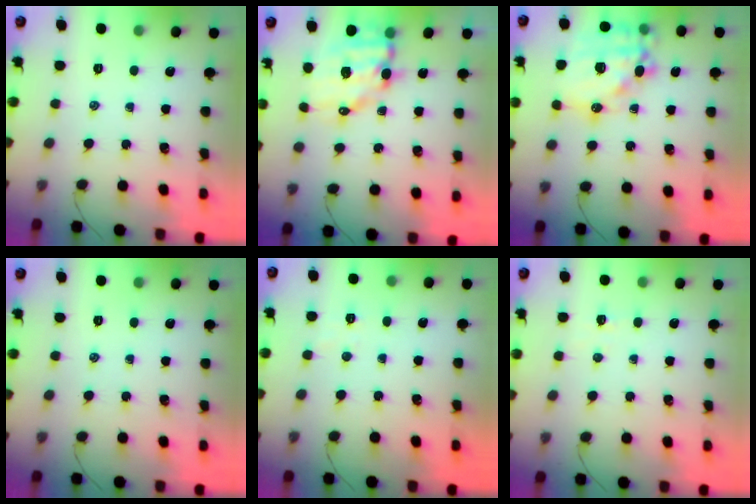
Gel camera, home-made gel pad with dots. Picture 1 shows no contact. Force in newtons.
{"total": 10.1, "press": 9.9, "slide": 2.3}
{"total": 18.3, "press": 18.0, "slide": 3.4}
{"total": 0.0}
{"total": 2.4, "press": 2.3, "slide": 0.6}
{"total": 2.6, "press": 2.5, "slide": 0.8}